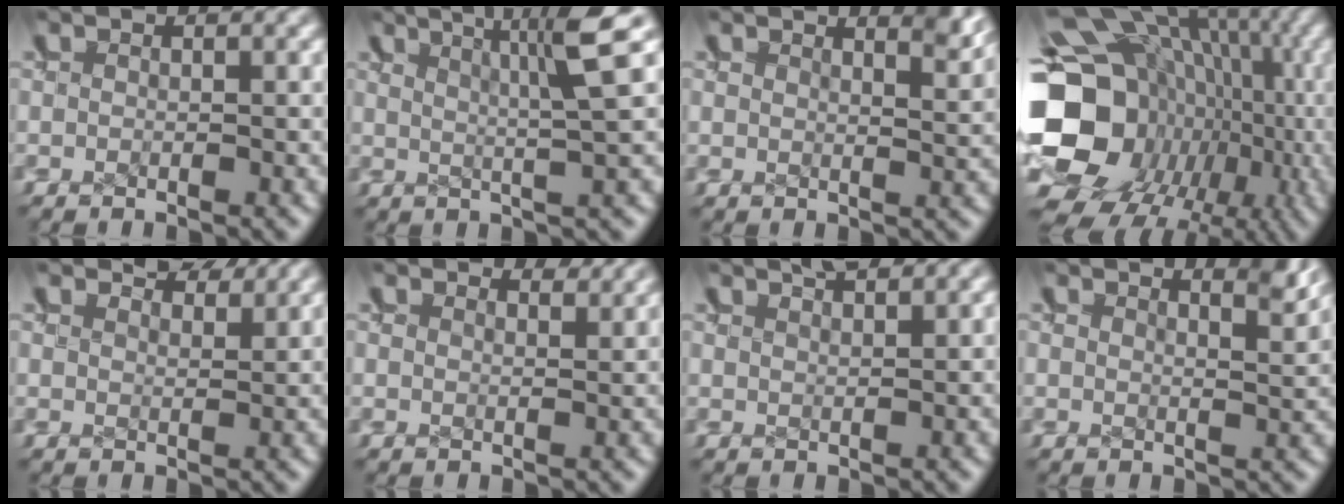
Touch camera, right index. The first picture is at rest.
{"total": 5.8, "force": [4.0, -0.2, 4.3], "torque": [-0.031, 0.020, 0.059]}
{"total": 2.9, "force": [2.6, 0.1, 1.4], "torque": [-0.020, -0.005, 0.042]}
{"total": 18.6, "force": [-2.0, 15.1, 10.8], "torque": [-0.185, -0.050, -0.021]}
{"total": 2.6, "force": [2.5, -0.4, 0.2], "torque": [0.002, 0.002, 0.044]}
{"total": 2.2, "force": [2.2, -0.5, -0.1], "torque": [-0.002, -0.003, 0.038]}
{"total": 2.0, "force": [1.7, -0.9, -0.1], "torque": [0.005, 0.004, 0.033]}
{"total": 2.9, "force": [2.6, -0.2, 1.2], "torque": [-0.018, -0.004, 0.043]}